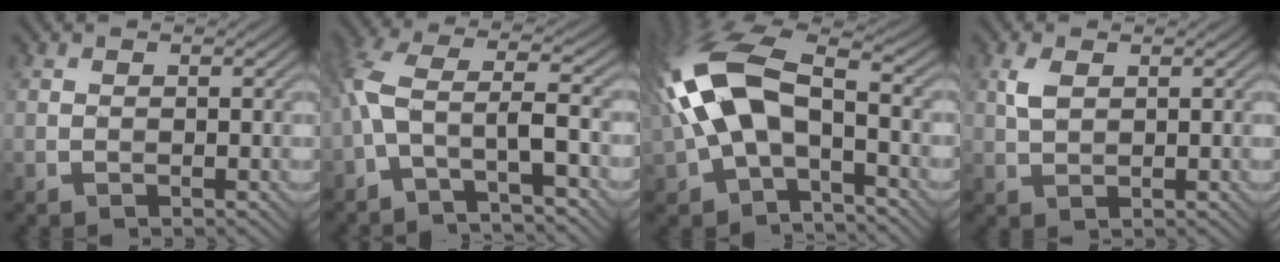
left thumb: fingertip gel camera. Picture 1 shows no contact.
{"total": 7.4, "force": [-3.0, 2.4, 6.3], "torque": [-0.141, 0.016, -0.072]}
{"total": 13.7, "force": [-0.9, 7.3, 11.6], "torque": [-0.269, 0.026, -0.030]}
{"total": 2.2, "force": [0.9, 1.2, 1.6], "torque": [-0.043, 0.003, 0.019]}